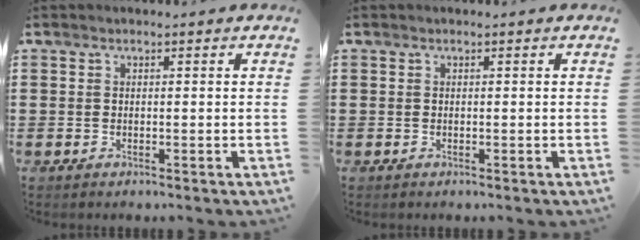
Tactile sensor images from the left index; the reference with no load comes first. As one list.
[{"total": 0.0}]